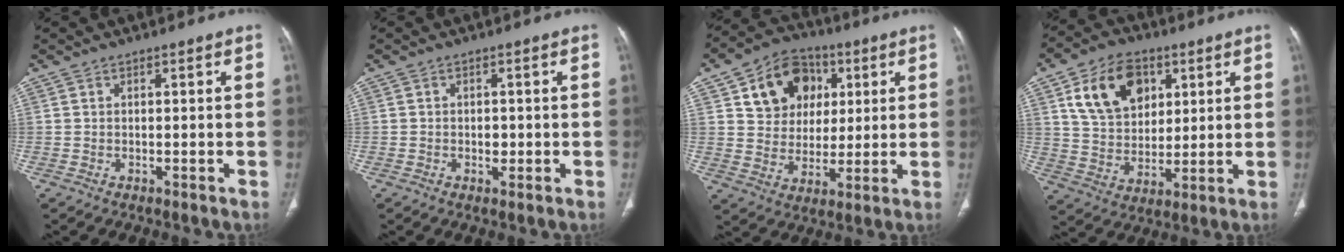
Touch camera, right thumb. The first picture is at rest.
{"total": 1.7, "force": [-0.3, 1.2, 1.2], "torque": [-0.011, 0.003, -0.002]}
{"total": 14.5, "force": [5.5, 11.4, 7.0], "torque": [-0.074, -0.003, 0.094]}
{"total": 15.1, "force": [6.0, 10.5, 9.0], "torque": [-0.120, -0.013, 0.113]}